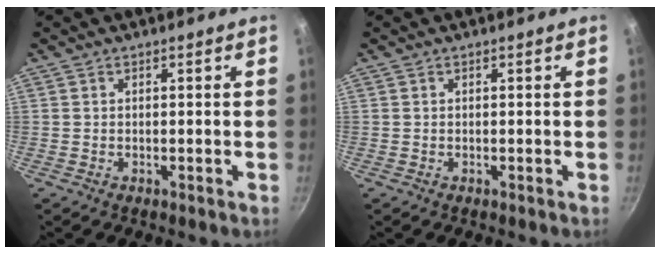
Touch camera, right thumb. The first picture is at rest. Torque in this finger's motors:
{"motor_torque": [-0.09, 0.04, 0.07, 0.05, 0.00]}